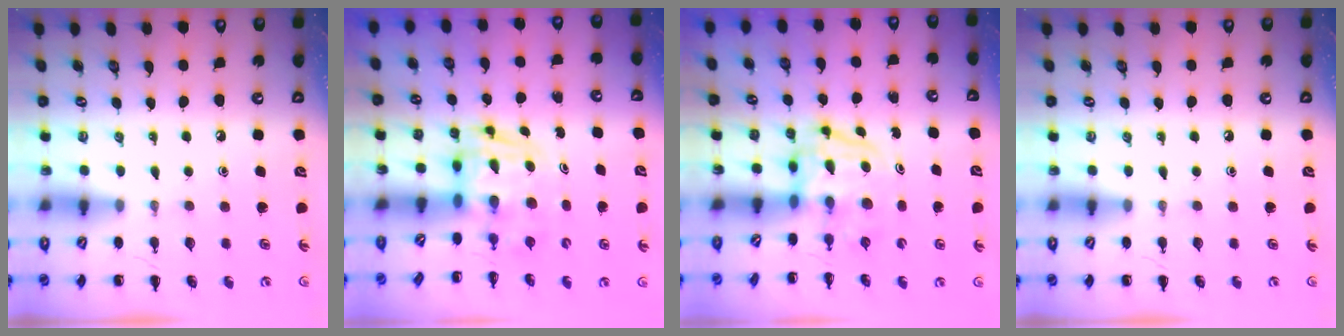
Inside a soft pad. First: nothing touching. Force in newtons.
{"total": 2.8, "press": 2.8, "slide": 0.5}
{"total": 3.5, "press": 3.5, "slide": 0.5}
{"total": 0.0}